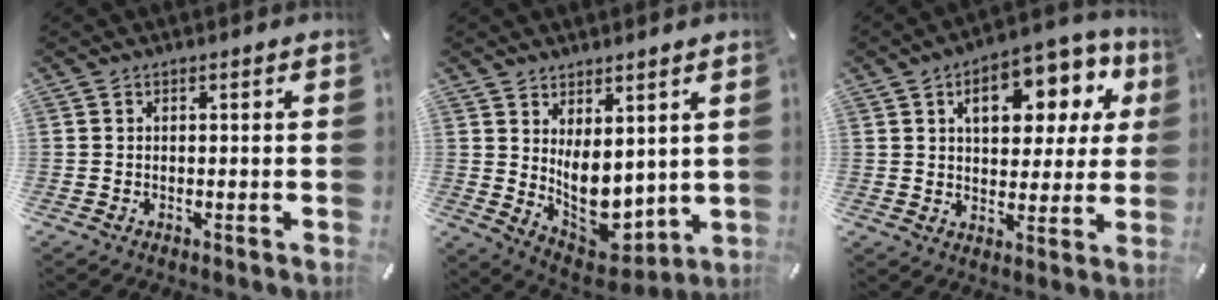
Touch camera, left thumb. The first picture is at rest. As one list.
[{"total": 10.2, "force": [1.1, 7.5, 6.8], "torque": [-0.095, -0.040, 0.031]}, {"total": 14.5, "force": [6.2, 8.7, 9.9], "torque": [-0.133, -0.021, 0.101]}]